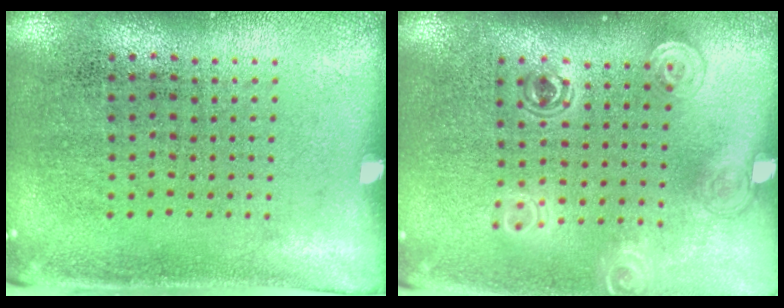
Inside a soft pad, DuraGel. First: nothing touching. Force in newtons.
{"total": 1.5, "press": 1.3, "slide": 0.8}